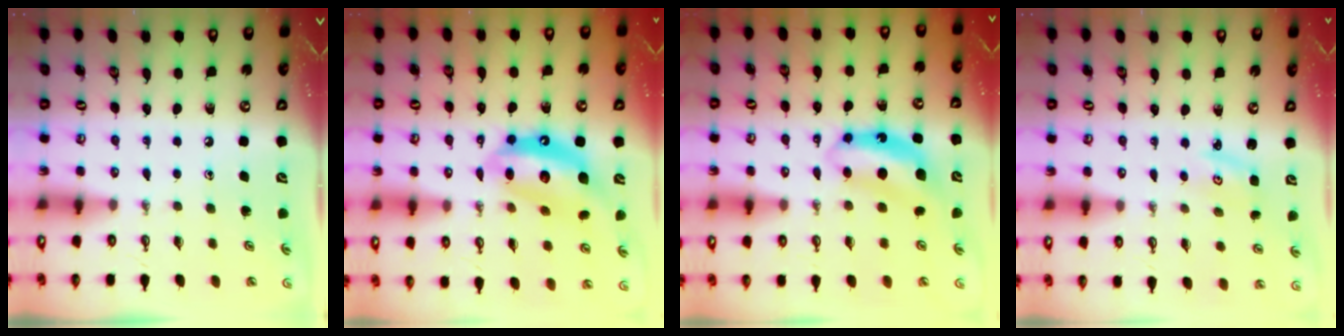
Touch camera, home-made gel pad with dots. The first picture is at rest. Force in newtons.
{"total": 13.5, "press": 13.5, "slide": 1.2}
{"total": 7.5, "press": 7.5, "slide": 0.2}
{"total": 3.0, "press": 2.9, "slide": 0.4}